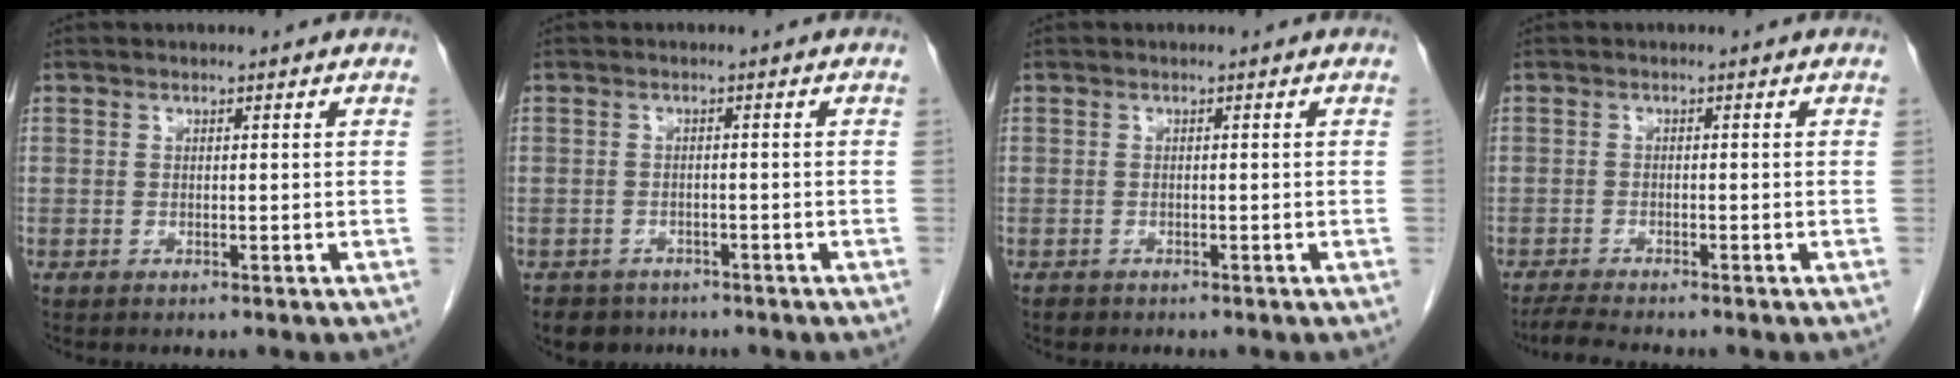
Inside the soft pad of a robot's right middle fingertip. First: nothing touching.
{"total": 3.7, "force": [-2.7, 2.4, 0.1], "torque": [-0.007, 0.005, -0.042]}
{"total": 0.9, "force": [-0.7, 0.6, 0.2], "torque": [-0.007, 0.001, -0.010]}
{"total": 4.0, "force": [-3.6, 0.0, 1.9], "torque": [-0.037, -0.016, -0.059]}